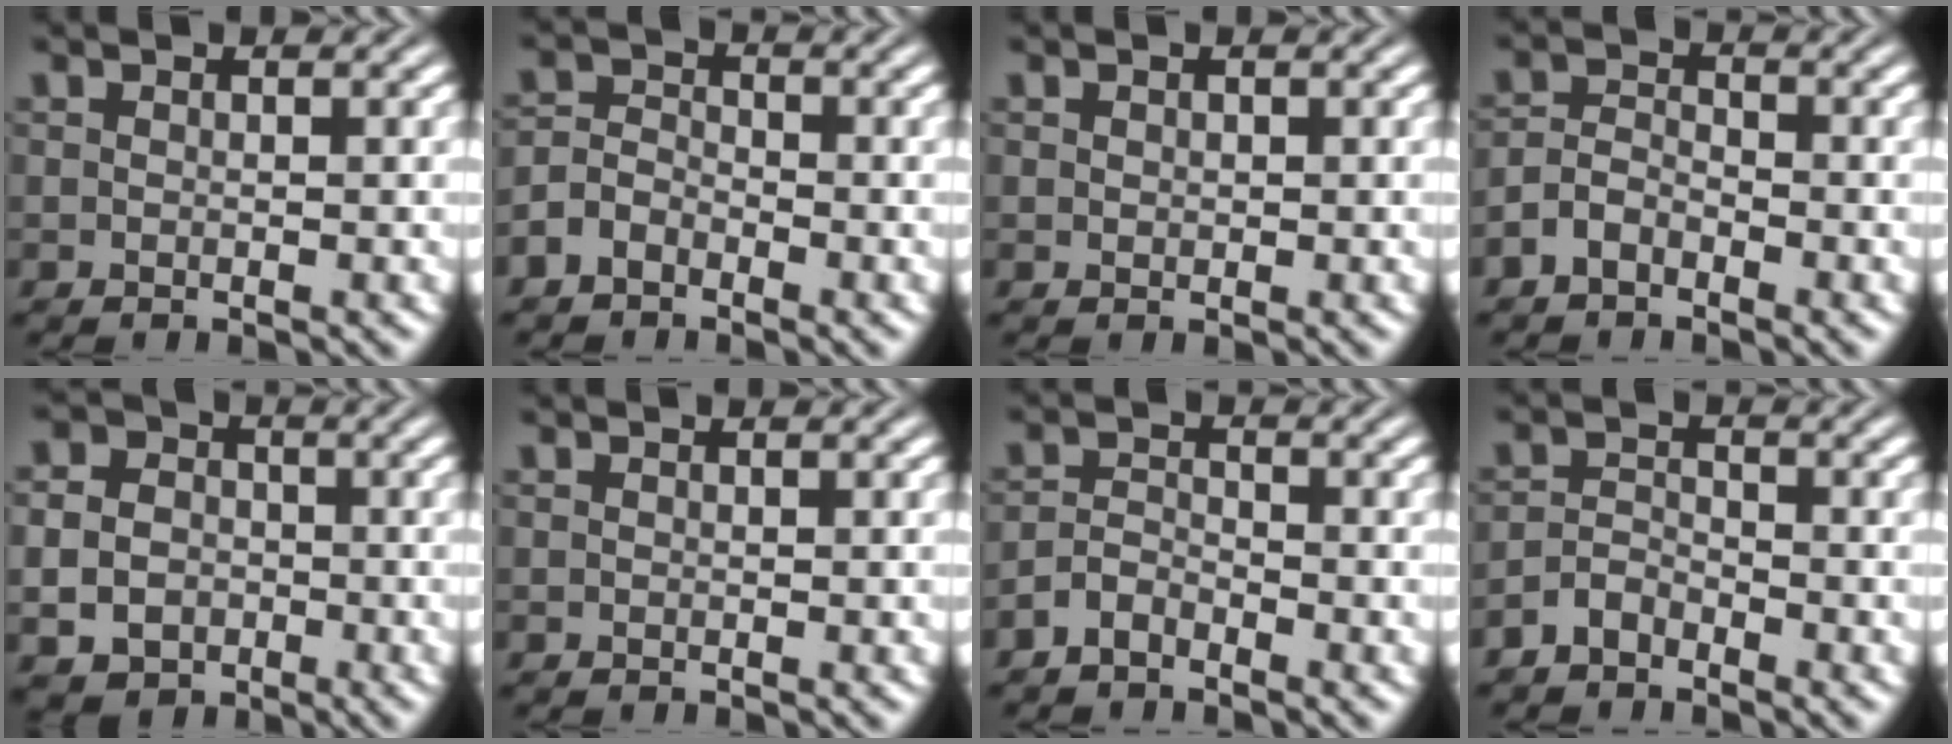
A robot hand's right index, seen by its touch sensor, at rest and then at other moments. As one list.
[{"total": 2.3, "force": [-1.7, 1.4, 0.7], "torque": [-0.006, -0.015, -0.026]}, {"total": 0.0}, {"total": 2.4, "force": [-1.7, 1.3, 0.9], "torque": [-0.011, -0.012, -0.026]}, {"total": 7.3, "force": [-0.9, 6.7, 2.8], "torque": [-0.040, -0.022, -0.019]}, {"total": 0.0}, {"total": 2.0, "force": [-1.9, 0.4, 0.5], "torque": [0.003, -0.009, -0.031]}, {"total": 2.2, "force": [-2.1, 0.4, 0.4], "torque": [0.008, -0.006, -0.034]}]